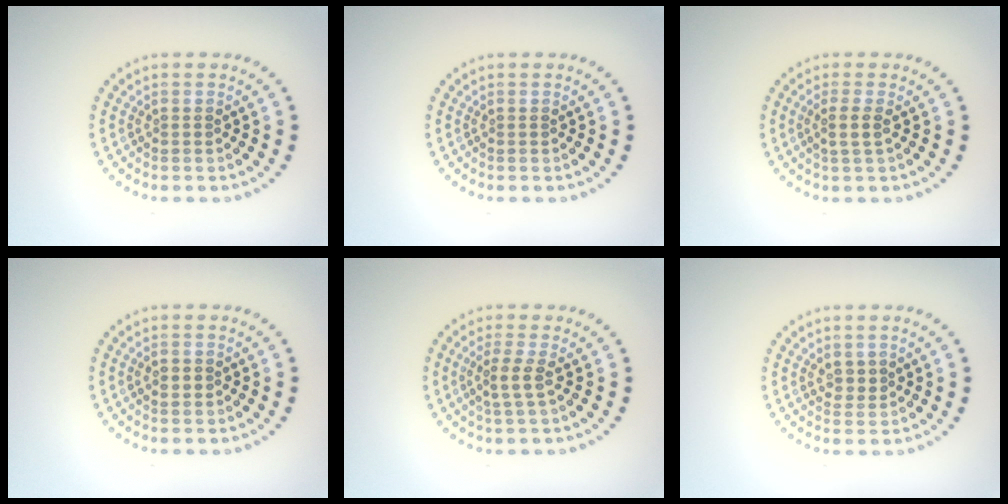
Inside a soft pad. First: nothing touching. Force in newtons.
{"total": 0.0}
{"total": 1.5, "press": 1.3, "slide": 0.8}
{"total": 1.1, "press": 1.1, "slide": 0.1}
{"total": 1.8, "press": 1.4, "slide": 1.1}
{"total": 1.5, "press": 1.4, "slide": 0.7}